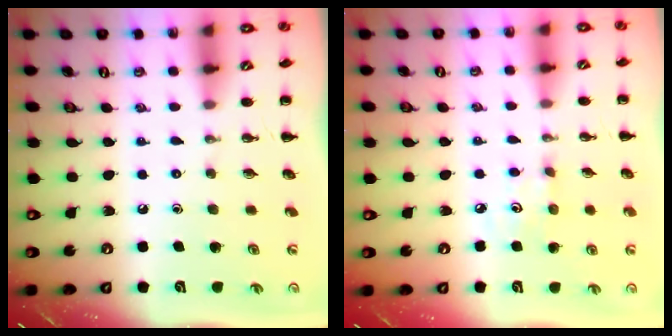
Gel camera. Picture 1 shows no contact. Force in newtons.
{"total": 3.7, "press": 3.6, "slide": 1.0}